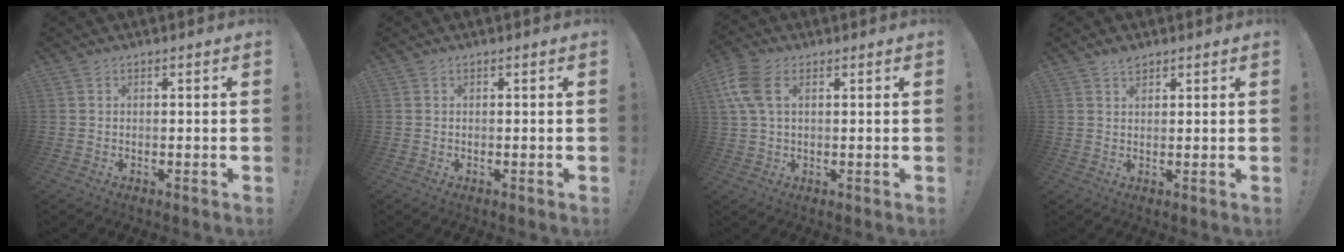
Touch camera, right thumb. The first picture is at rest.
{"total": 0.0}
{"total": 8.6, "force": [2.5, 4.9, 6.6], "torque": [-0.140, 0.005, 0.049]}
{"total": 2.3, "force": [1.8, 1.2, 0.8], "torque": [-0.002, -0.010, 0.030]}